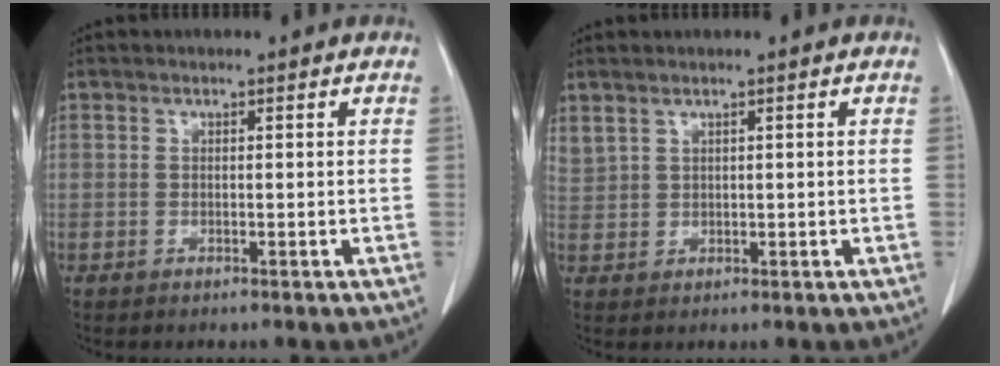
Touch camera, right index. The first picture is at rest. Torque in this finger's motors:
{"motor_torque": [-0.09, 0.25, -0.02, 0.00]}